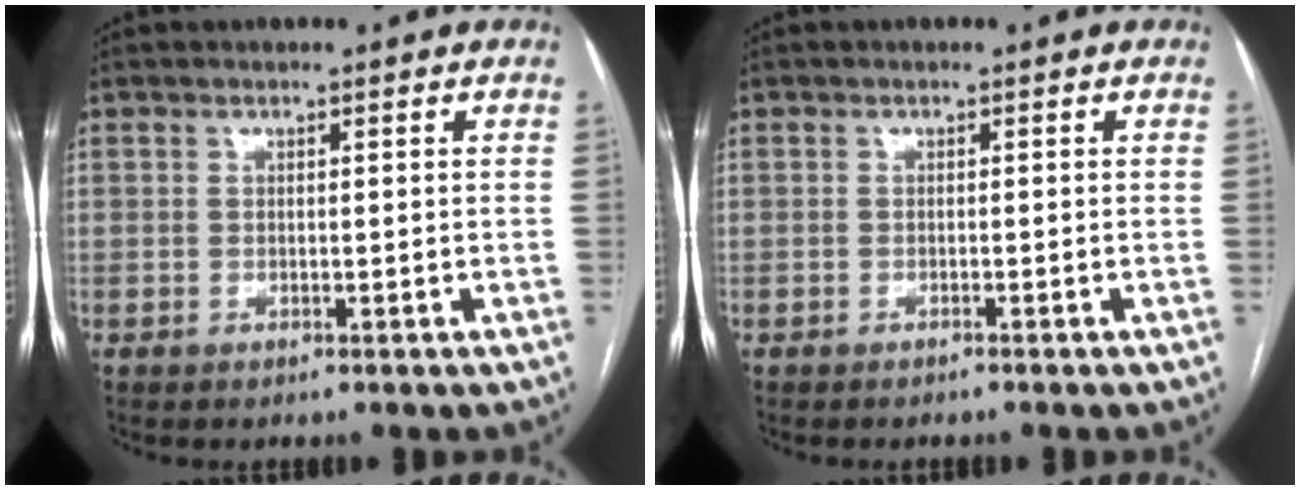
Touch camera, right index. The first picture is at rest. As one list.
[{"total": 0.6, "force": [-0.5, -0.1, 0.2], "torque": [-0.004, 0.000, -0.010]}]